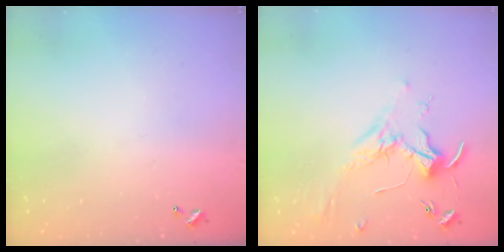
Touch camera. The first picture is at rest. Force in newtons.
{"total": 1.8, "press": 1.6, "slide": 0.7}